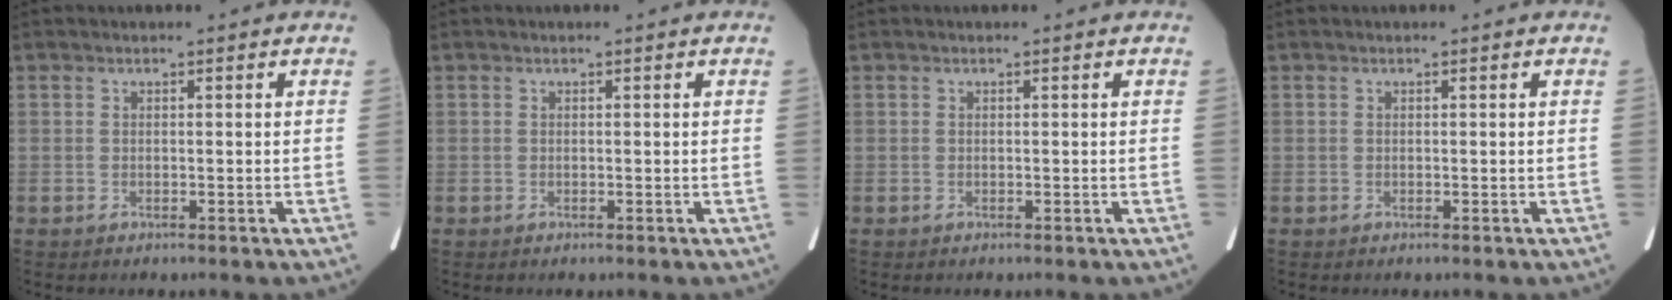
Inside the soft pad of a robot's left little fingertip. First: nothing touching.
{"total": 0.0}
{"total": 0.0}
{"total": 0.0}